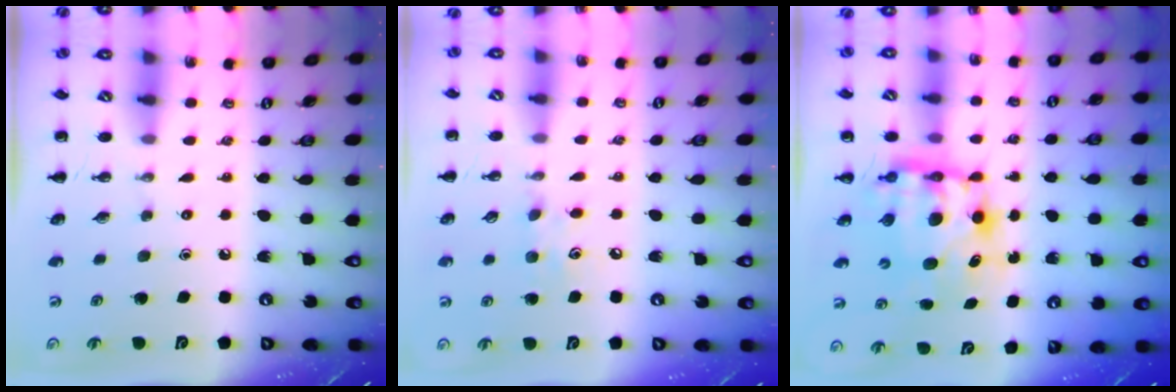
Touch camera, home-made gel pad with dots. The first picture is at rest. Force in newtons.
{"total": 7.8, "press": 7.7, "slide": 1.1}
{"total": 8.4, "press": 8.1, "slide": 2.0}